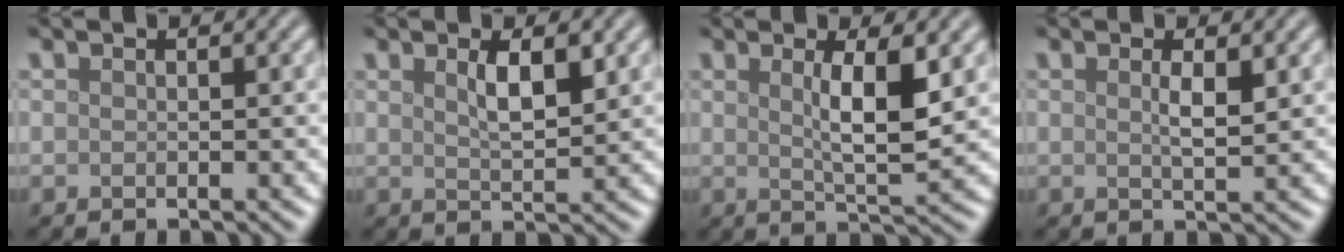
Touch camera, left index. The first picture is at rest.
{"total": 2.9, "force": [1.2, 0.8, 2.5], "torque": [-0.043, 0.000, 0.022]}
{"total": 4.4, "force": [1.1, 0.9, 4.2], "torque": [-0.070, -0.006, 0.020]}
{"total": 1.8, "force": [0.5, 0.3, 1.7], "torque": [-0.030, -0.001, 0.008]}